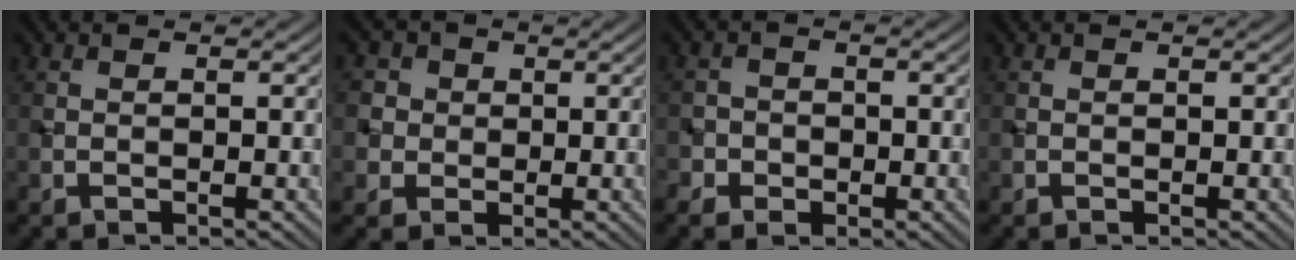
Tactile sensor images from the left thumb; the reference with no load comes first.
{"total": 4.7, "force": [1.3, 4.3, 1.3], "torque": [-0.046, 0.007, 0.012]}
{"total": 3.0, "force": [-1.3, 2.6, 0.7], "torque": [-0.007, 0.005, -0.036]}
{"total": 0.0}